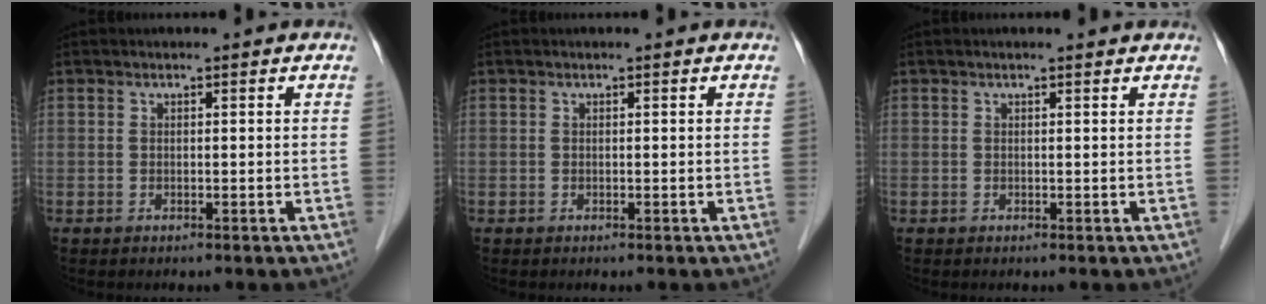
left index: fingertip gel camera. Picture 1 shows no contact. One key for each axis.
{"total": 0.0}
{"total": 1.2, "fx": 1.1, "fy": 0.1, "fz": 0.4, "tx": -0.013, "ty": 0.012, "tz": 0.013}